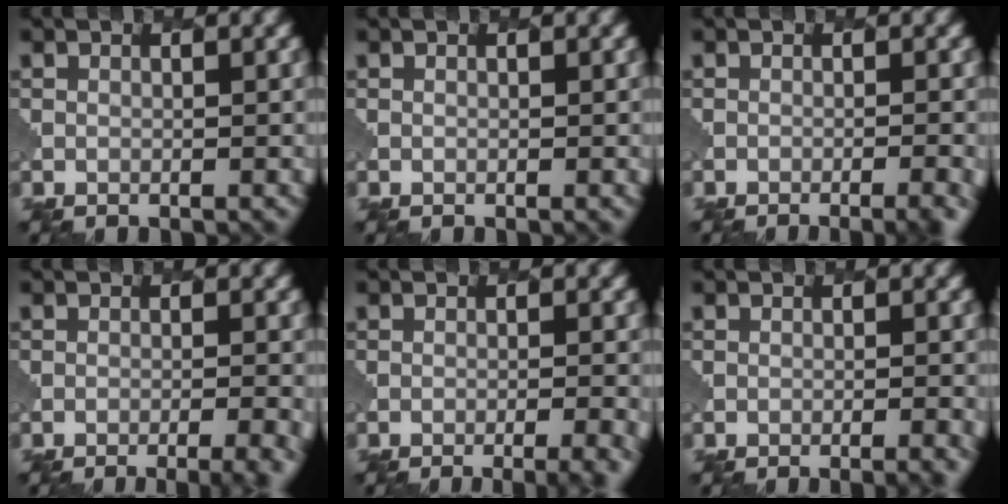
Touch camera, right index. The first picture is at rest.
{"total": 0.0}
{"total": 3.9, "force": [-2.0, 1.3, 3.0], "torque": [-0.020, 0.011, -0.023]}
{"total": 6.2, "force": [-3.9, 2.2, 4.3], "torque": [-0.031, 0.003, -0.038]}
{"total": 5.6, "force": [-3.4, 1.9, 3.9], "torque": [-0.029, 0.005, -0.034]}
{"total": 2.8, "force": [-1.6, 0.9, 2.2], "torque": [-0.015, 0.014, -0.021]}